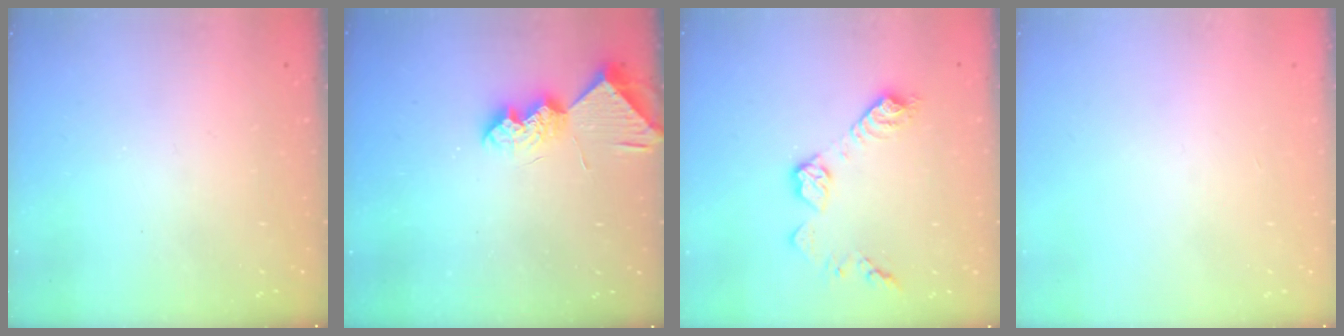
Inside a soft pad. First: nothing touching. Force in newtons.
{"total": 9.4, "press": 9.4, "slide": 0.6}
{"total": 10.6, "press": 10.6, "slide": 0.4}
{"total": 0.0}